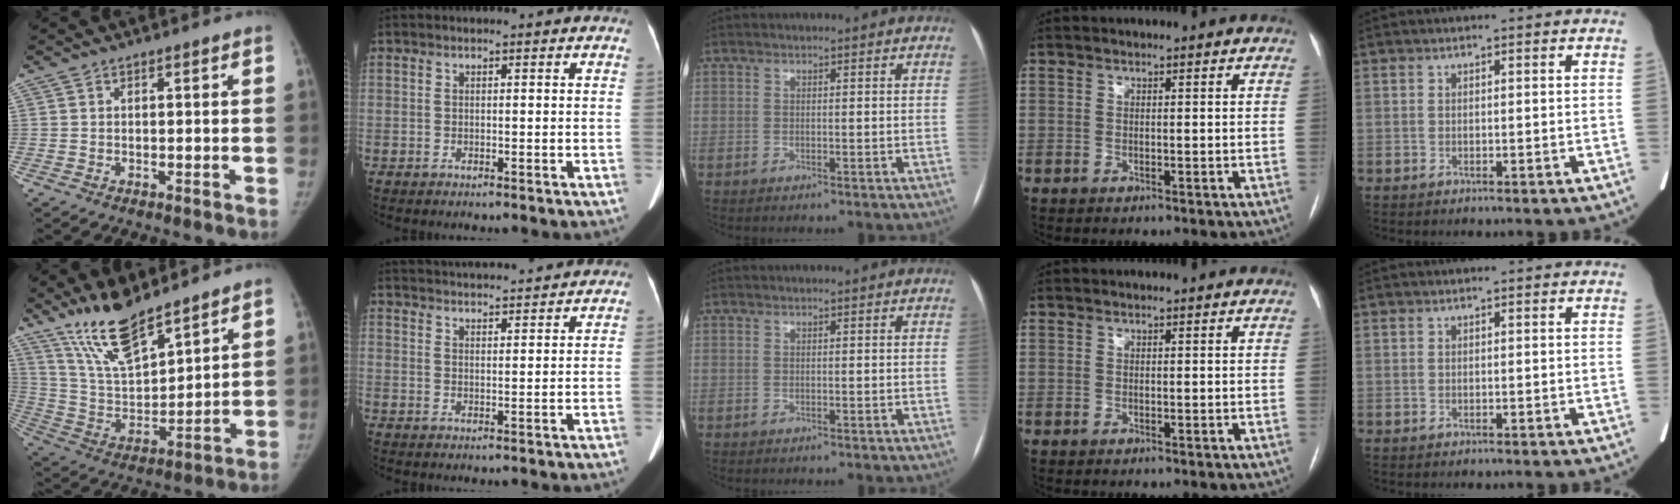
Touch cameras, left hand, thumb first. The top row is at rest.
{"thumb": {"total": 14.4, "force": [11.3, 4.1, 7.9], "torque": [-0.120, -0.066, 0.223]}, "index": {"total": 15.1, "force": [14.4, 1.1, 4.5], "torque": [-0.079, 0.024, 0.208]}}